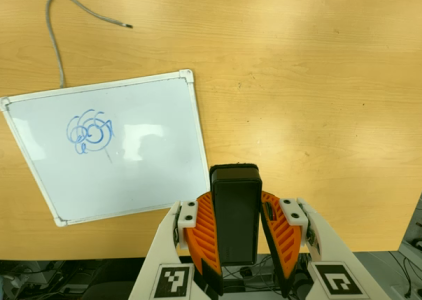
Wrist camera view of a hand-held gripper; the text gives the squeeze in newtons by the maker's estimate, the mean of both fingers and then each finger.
{"total": 8.7, "left": 7.6, "right": 9.7}